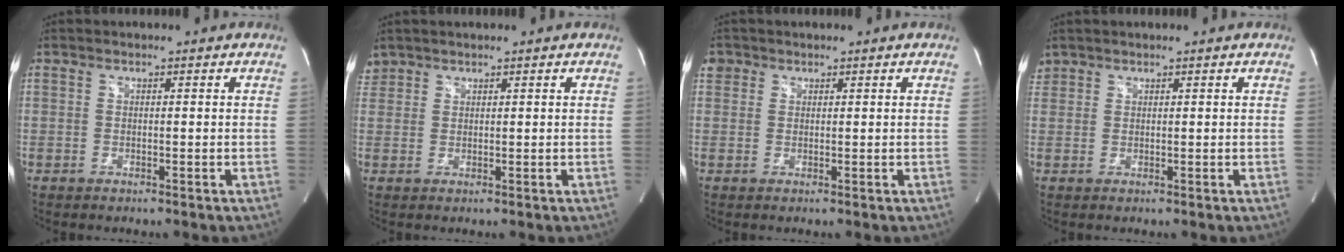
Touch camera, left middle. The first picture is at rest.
{"total": 2.0, "force": [1.7, 1.0, -0.1], "torque": [0.001, 0.014, 0.035]}
{"total": 2.0, "force": [1.0, 1.7, 0.2], "torque": [0.007, 0.009, 0.015]}
{"total": 1.6, "force": [1.3, 1.0, 0.0], "torque": [-0.002, 0.015, 0.027]}